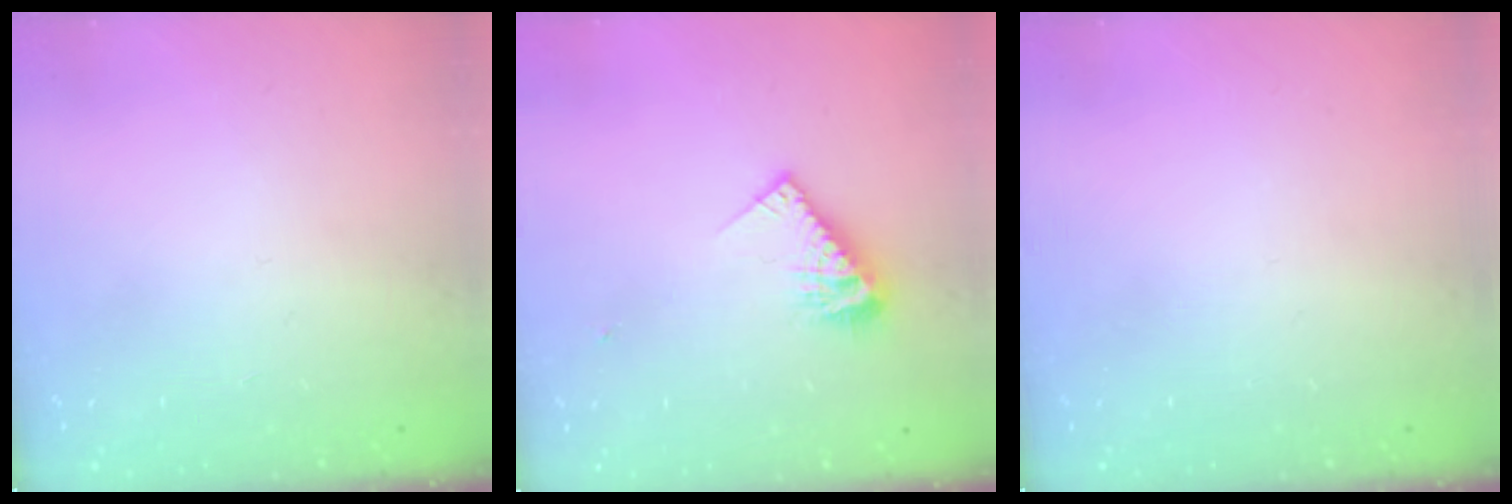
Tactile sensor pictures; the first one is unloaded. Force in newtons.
{"total": 9.1, "press": 9.0, "slide": 0.9}
{"total": 0.0}